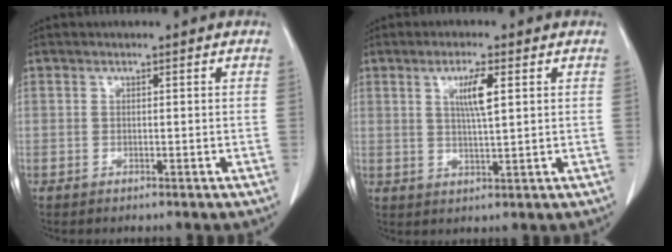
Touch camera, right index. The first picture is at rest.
{"total": 4.8, "force": [1.6, 0.3, 4.6], "torque": [-0.083, -0.002, 0.029]}